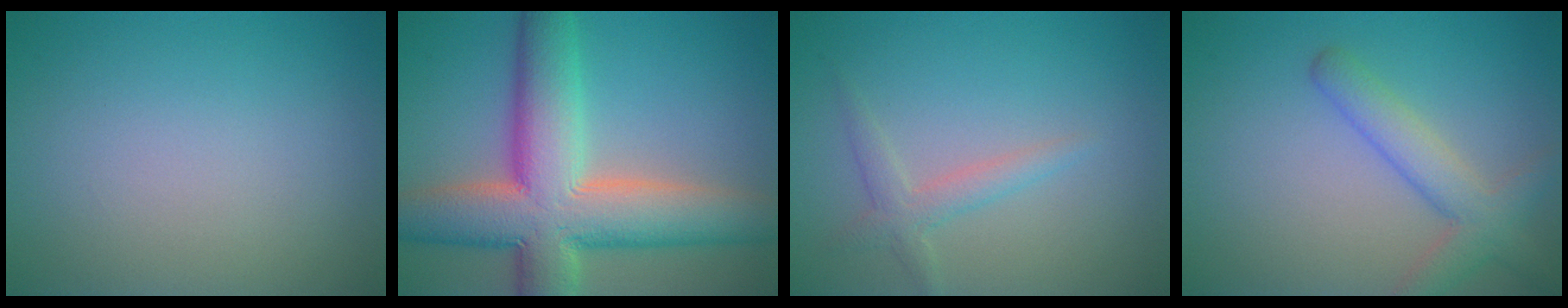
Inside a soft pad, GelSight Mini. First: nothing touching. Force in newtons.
{"total": 12.0, "press": 12.0, "slide": 1.1}
{"total": 1.9, "press": 1.9, "slide": 0.1}
{"total": 3.8, "press": 3.8, "slide": 0.3}